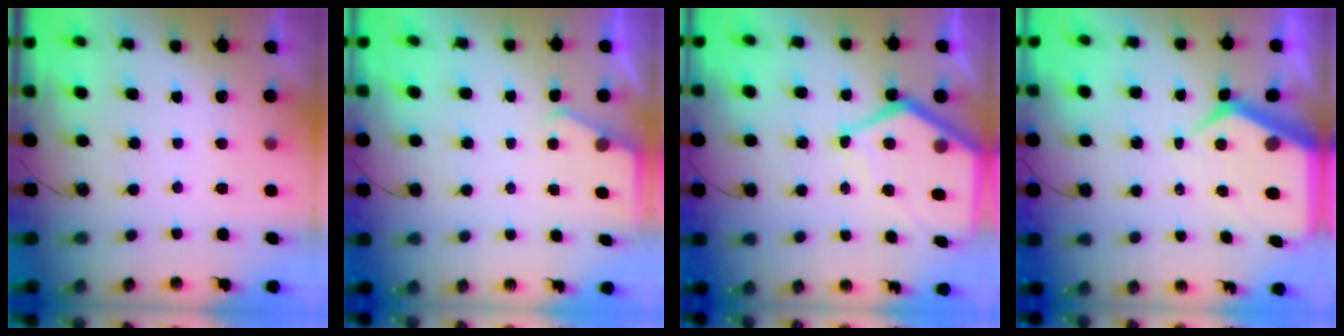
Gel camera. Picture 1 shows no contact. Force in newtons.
{"total": 2.3, "press": 2.3, "slide": 0.4}
{"total": 14.0, "press": 13.9, "slide": 1.3}
{"total": 9.6, "press": 9.6, "slide": 0.8}